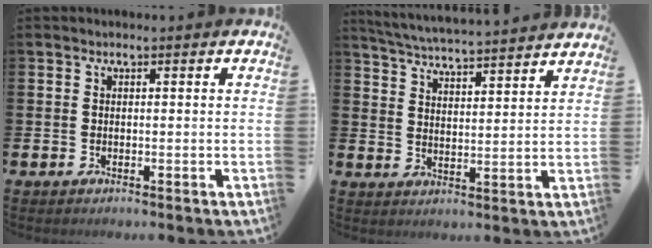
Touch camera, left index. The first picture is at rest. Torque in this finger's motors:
{"motor_torque": [0.02, -0.79, 0.36, 0.14]}